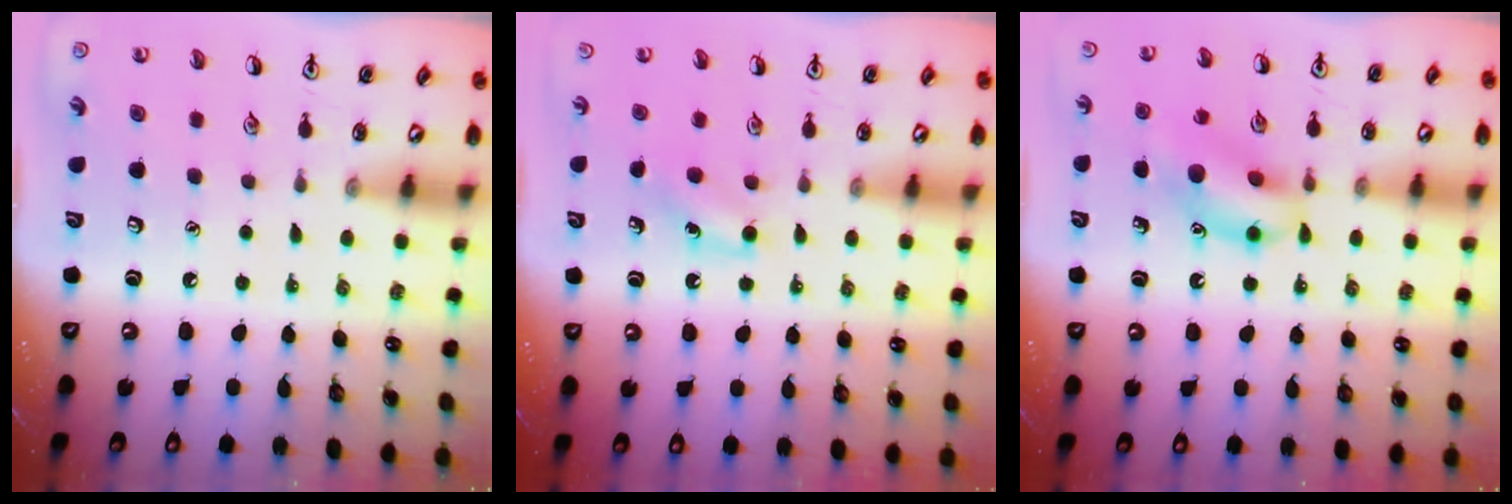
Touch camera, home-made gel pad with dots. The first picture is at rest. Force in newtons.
{"total": 4.1, "press": 3.9, "slide": 1.3}
{"total": 12.2, "press": 12.0, "slide": 1.8}